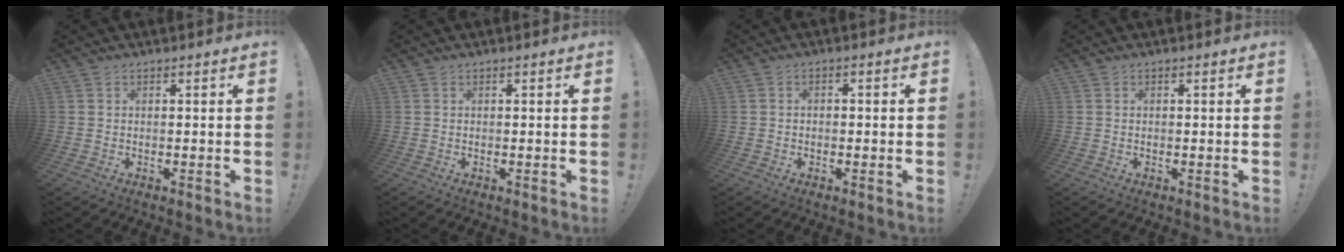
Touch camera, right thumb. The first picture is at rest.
{"total": 0.0}
{"total": 1.6, "force": [-1.2, 0.8, 0.7], "torque": [-0.015, 0.008, -0.021]}
{"total": 0.0}